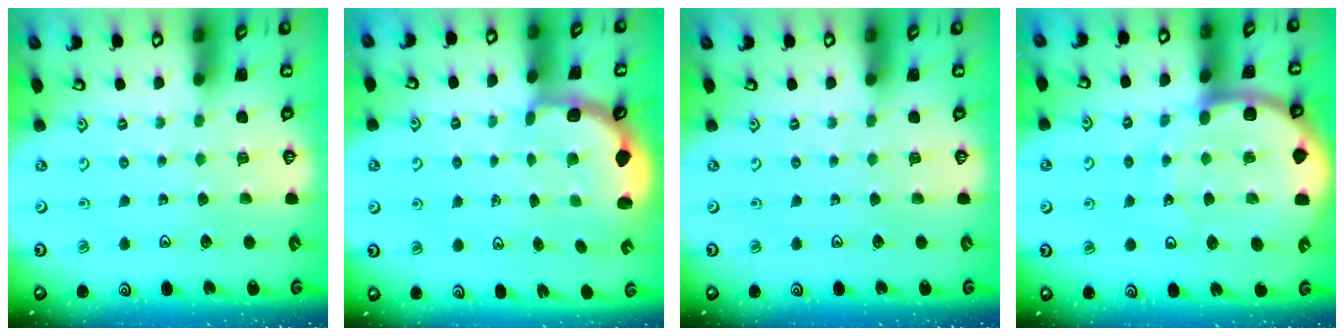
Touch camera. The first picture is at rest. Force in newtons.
{"total": 3.0, "press": 2.0, "slide": 2.2}
{"total": 0.0}
{"total": 12.4, "press": 12.4, "slide": 1.4}